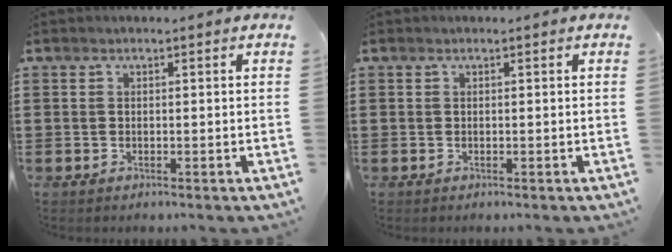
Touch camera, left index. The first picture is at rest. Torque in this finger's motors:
{"motor_torque": [-0.01, 0.01, 0.00, 0.01]}